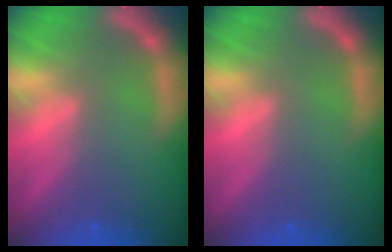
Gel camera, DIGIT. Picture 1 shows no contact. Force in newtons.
{"total": 0.0}